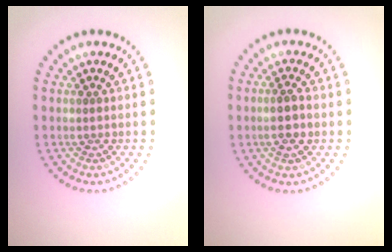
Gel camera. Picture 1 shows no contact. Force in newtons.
{"total": 2.3, "press": 2.2, "slide": 0.6}